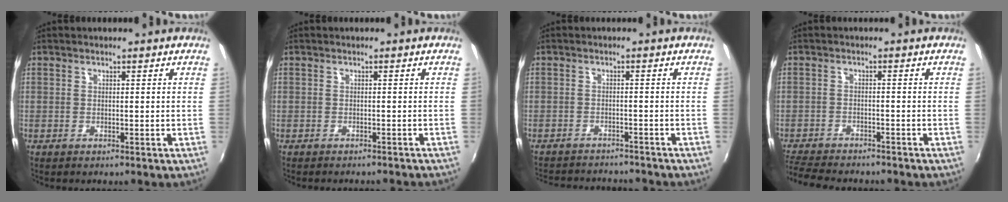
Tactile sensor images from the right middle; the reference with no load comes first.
{"total": 5.6, "force": [-5.2, 1.3, 1.9], "torque": [-0.041, -0.011, -0.063]}
{"total": 10.5, "force": [-9.7, 2.2, 3.3], "torque": [-0.082, -0.007, -0.138]}
{"total": 9.3, "force": [-8.5, 2.0, 3.2], "torque": [-0.092, -0.017, -0.142]}